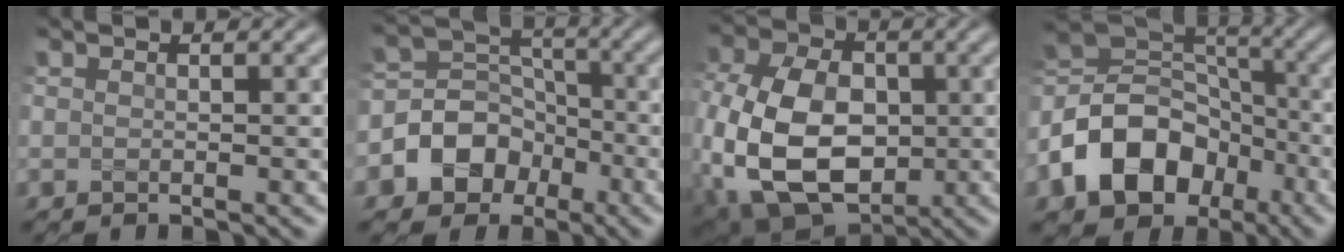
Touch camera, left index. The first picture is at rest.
{"total": 7.0, "force": [-3.0, 5.8, 2.5], "torque": [-0.028, 0.010, -0.084]}
{"total": 13.9, "force": [-2.1, 9.5, 10.0], "torque": [-0.219, -0.021, -0.034]}
{"total": 10.6, "force": [-4.7, 7.7, 5.6], "torque": [-0.101, 0.002, -0.095]}